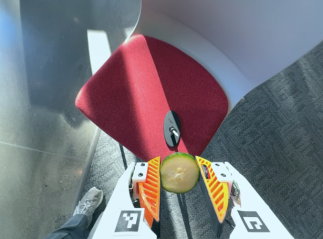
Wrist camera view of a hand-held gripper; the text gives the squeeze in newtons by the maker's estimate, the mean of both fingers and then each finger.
{"total": 5.7, "left": 5.7, "right": 5.7}